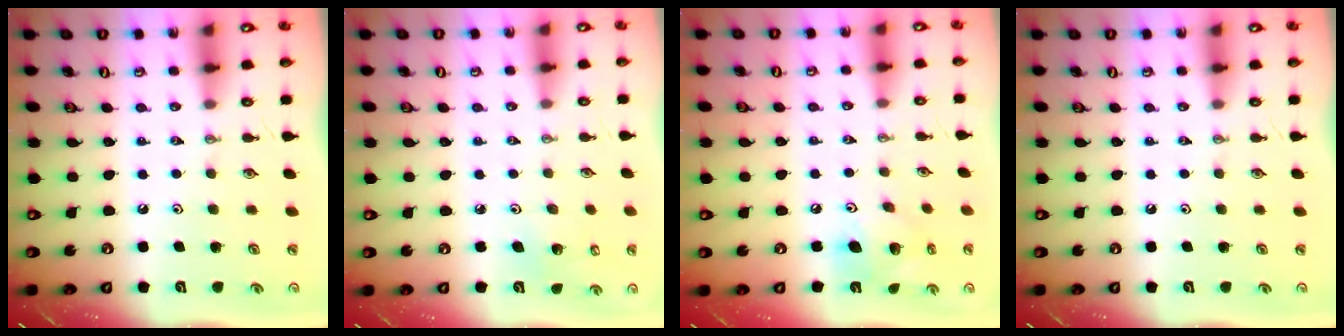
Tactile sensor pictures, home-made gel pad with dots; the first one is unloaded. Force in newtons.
{"total": 3.0, "press": 2.6, "slide": 1.5}
{"total": 12.2, "press": 12.0, "slide": 2.3}
{"total": 0.0}